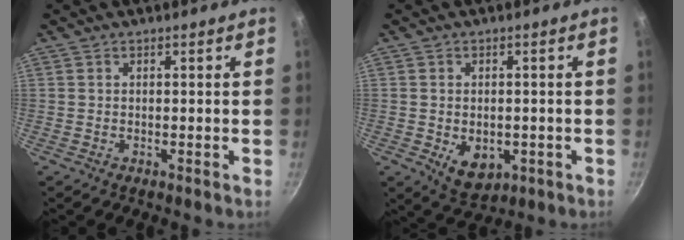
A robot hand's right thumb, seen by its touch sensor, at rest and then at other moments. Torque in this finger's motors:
{"motor_torque": [-0.51, 0.15, 0.23, 0.62, 0.04]}